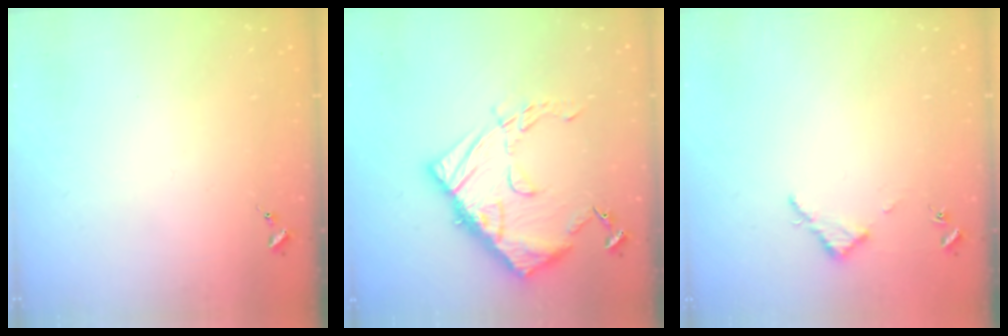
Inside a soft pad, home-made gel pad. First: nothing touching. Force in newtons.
{"total": 15.2, "press": 15.1, "slide": 1.4}
{"total": 2.8, "press": 2.8, "slide": 0.3}